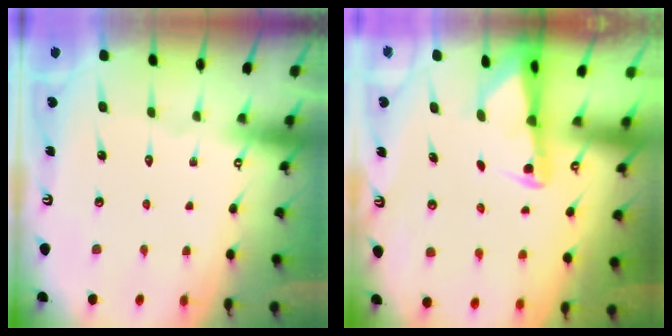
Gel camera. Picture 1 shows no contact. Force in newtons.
{"total": 3.3, "press": 3.3, "slide": 0.4}